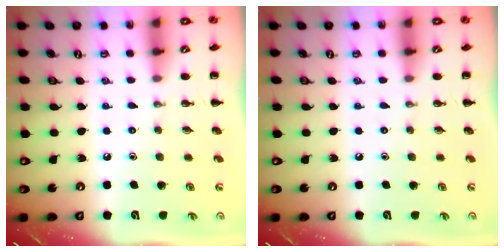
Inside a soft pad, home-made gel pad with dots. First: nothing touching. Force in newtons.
{"total": 0.0}